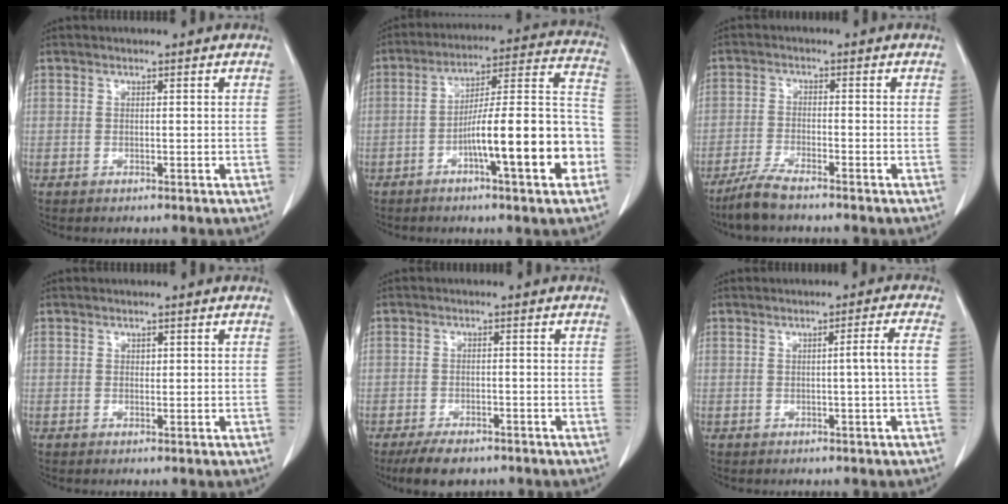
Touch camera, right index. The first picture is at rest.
{"total": 17.1, "force": [-5.9, 1.7, 16.0], "torque": [-0.234, 0.021, -0.087]}
{"total": 4.9, "force": [-4.1, 0.3, 2.7], "torque": [-0.061, -0.013, -0.080]}
{"total": 0.5, "force": [0.2, 0.4, 0.2], "torque": [0.000, 0.000, 0.003]}
{"total": 5.3, "force": [-4.0, 2.4, 2.4], "torque": [-0.040, -0.004, -0.064]}
{"total": 3.0, "force": [-0.3, -1.0, 2.8], "torque": [-0.039, 0.001, -0.002]}